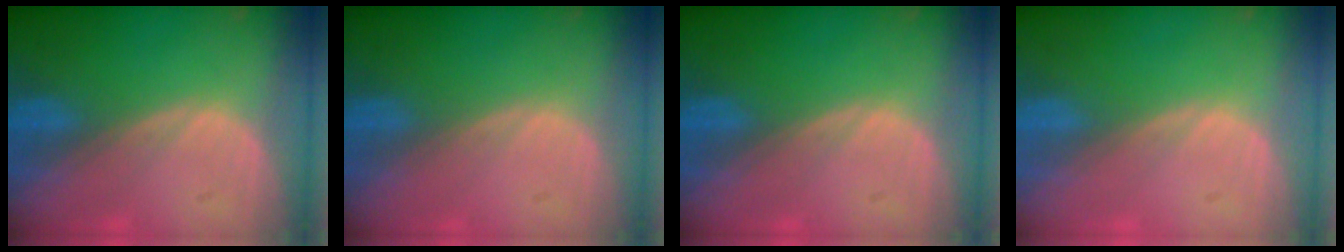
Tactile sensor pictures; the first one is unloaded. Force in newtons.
{"total": 0.0}
{"total": 0.0}
{"total": 0.0}